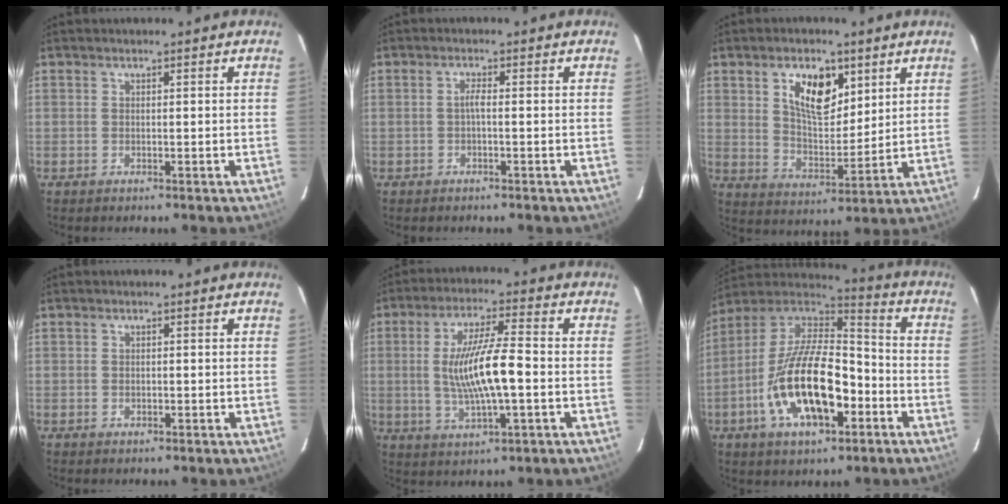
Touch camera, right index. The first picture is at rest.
{"total": 1.2, "force": [-0.4, 0.1, 1.1], "torque": [-0.022, 0.005, -0.008]}
{"total": 10.5, "force": [4.9, 5.4, 7.5], "torque": [-0.128, 0.005, 0.092]}
{"total": 0.7, "force": [-0.1, 0.6, 0.2], "torque": [-0.001, -0.001, -0.002]}
{"total": 11.9, "force": [-1.1, 2.2, 11.7], "torque": [-0.220, -0.003, -0.015]}
{"total": 20.9, "force": [-7.2, 9.5, 17.1], "torque": [-0.332, -0.006, -0.127]}